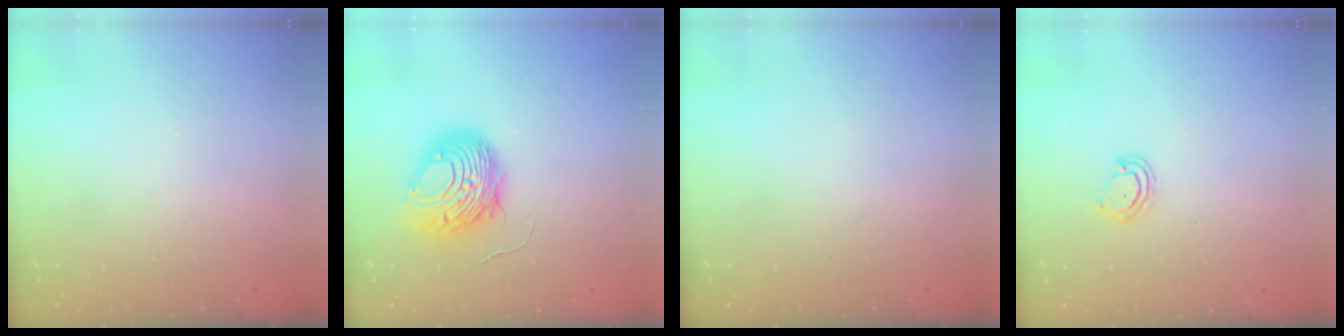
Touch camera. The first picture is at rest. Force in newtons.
{"total": 11.0, "press": 11.0, "slide": 0.8}
{"total": 0.0}
{"total": 4.7, "press": 4.6, "slide": 0.4}